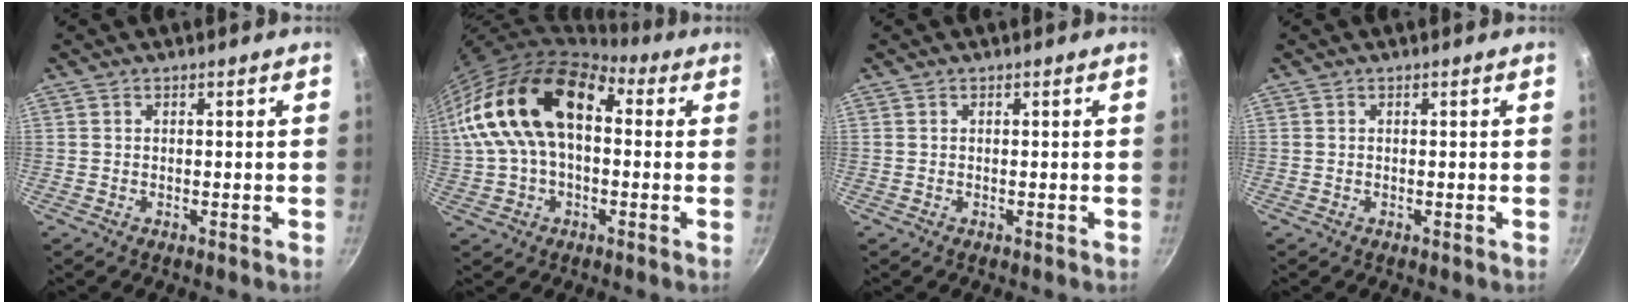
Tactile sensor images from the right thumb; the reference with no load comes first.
{"total": 21.5, "force": [2.9, 13.3, 16.7], "torque": [-0.302, 0.046, 0.040]}
{"total": 0.0}
{"total": 0.0}